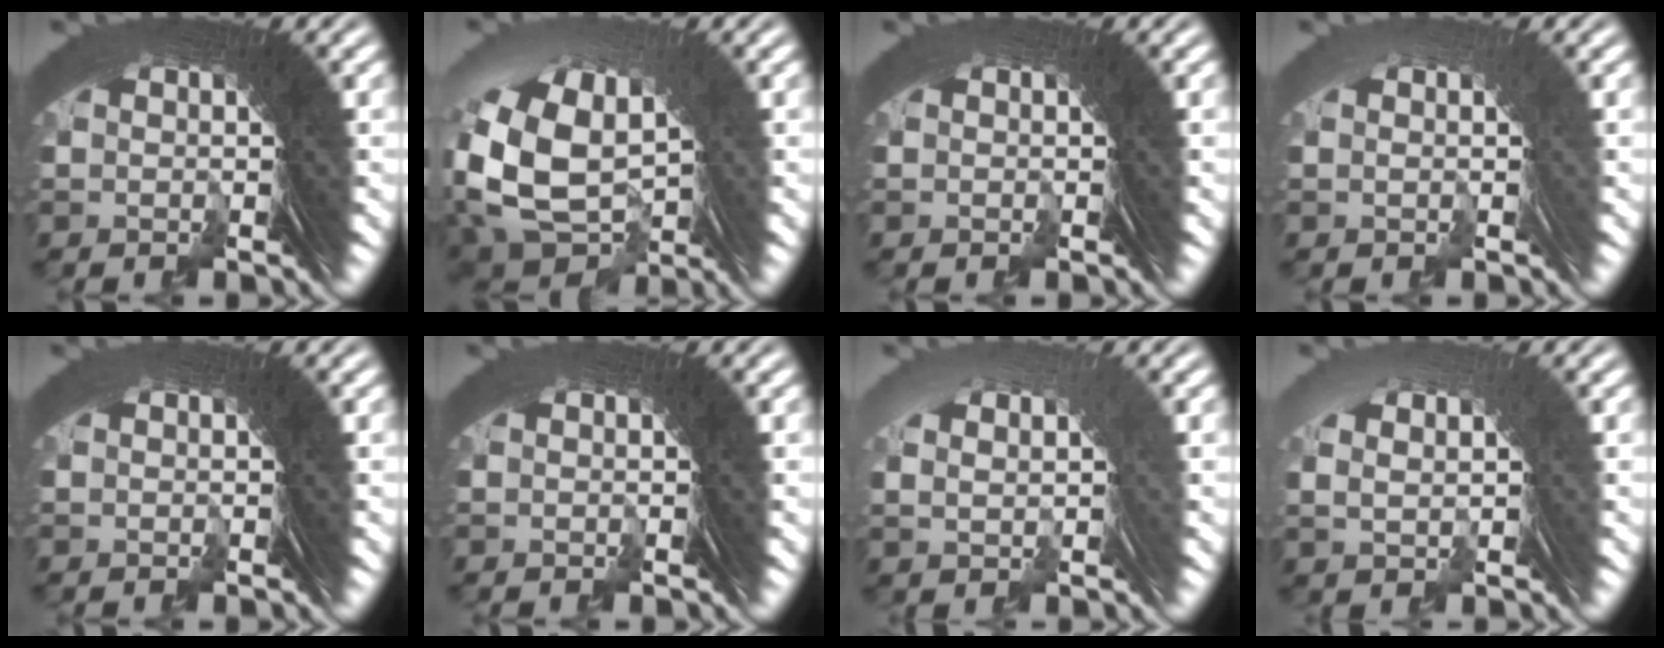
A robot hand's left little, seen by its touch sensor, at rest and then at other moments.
{"total": 8.0, "force": [-0.9, 5.7, 5.4], "torque": [-0.136, -0.040, 0.009]}
{"total": 0.7, "force": [-0.4, -0.4, -0.4], "torque": [0.009, 0.004, -0.008]}
{"total": 0.9, "force": [-0.5, -0.7, -0.1], "torque": [0.007, 0.009, -0.006]}
{"total": 0.0}
{"total": 0.0}
{"total": 0.9, "force": [0.5, -0.3, 0.7], "torque": [-0.010, 0.015, 0.015]}
{"total": 0.8, "force": [0.5, -0.5, 0.5], "torque": [-0.007, 0.014, 0.017]}